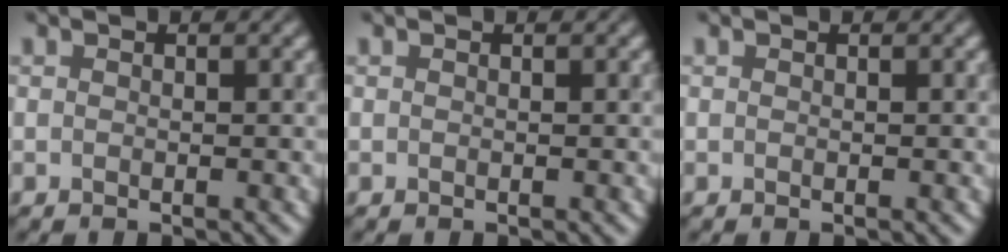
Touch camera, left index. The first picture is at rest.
{"total": 0.0}
{"total": 0.0}